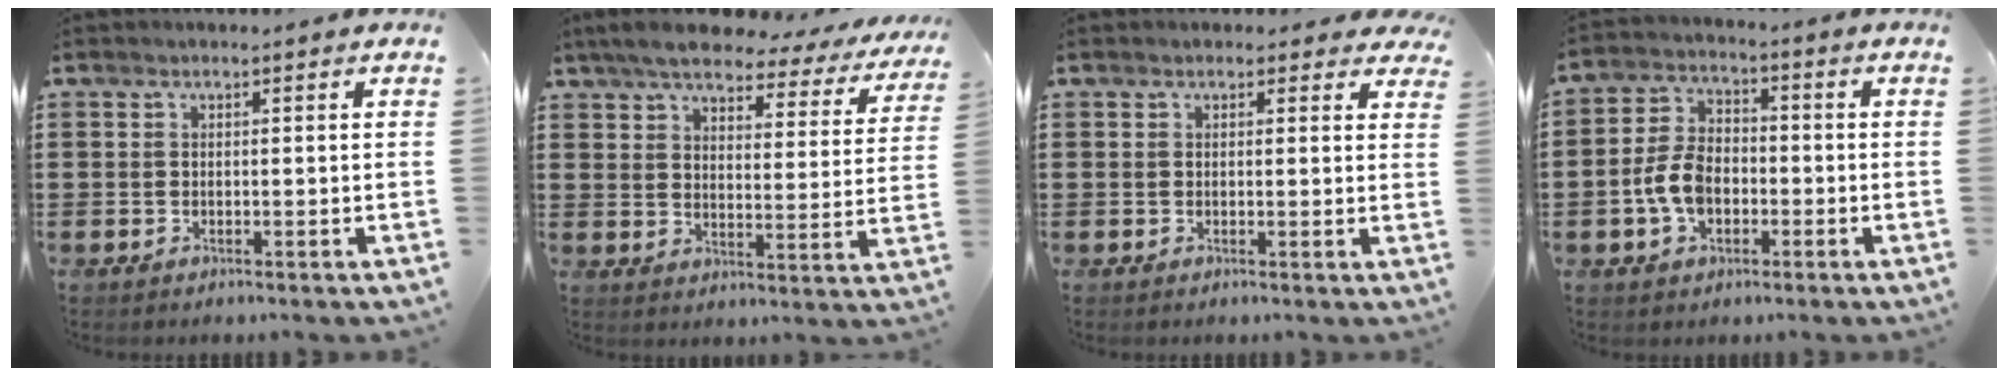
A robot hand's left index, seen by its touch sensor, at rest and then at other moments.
{"total": 6.3, "force": [5.6, 1.2, 2.6], "torque": [-0.077, -0.028, 0.096]}
{"total": 1.5, "force": [1.2, 0.9, 0.4], "torque": [-0.005, 0.004, 0.021]}
{"total": 7.0, "force": [-1.9, 4.6, 5.0], "torque": [-0.122, 0.004, -0.041]}